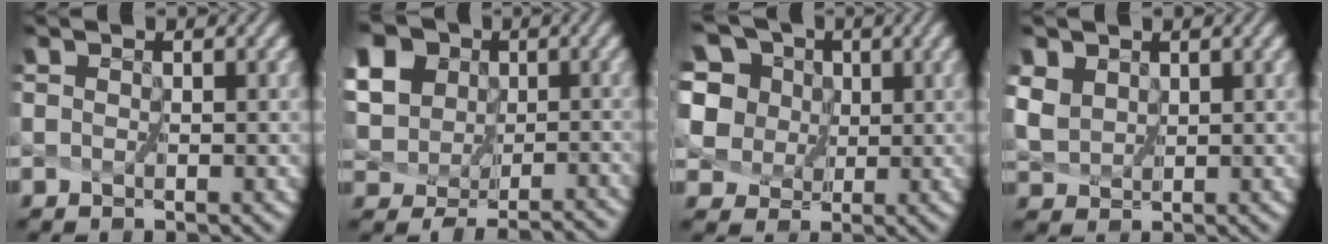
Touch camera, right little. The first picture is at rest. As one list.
[{"total": 12.2, "force": [0.4, 11.1, 5.1], "torque": [-0.147, -0.003, 0.010]}, {"total": 9.4, "force": [4.1, 7.4, 4.3], "torque": [-0.130, 0.030, 0.087]}, {"total": 2.6, "force": [1.7, 1.8, 0.8], "torque": [-0.057, 0.002, 0.054]}]